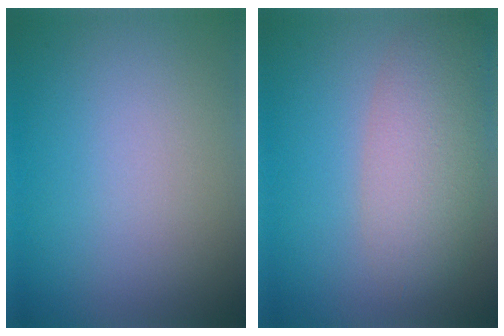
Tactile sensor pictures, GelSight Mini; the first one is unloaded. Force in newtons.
{"total": 5.4, "press": 5.4, "slide": 0.3}